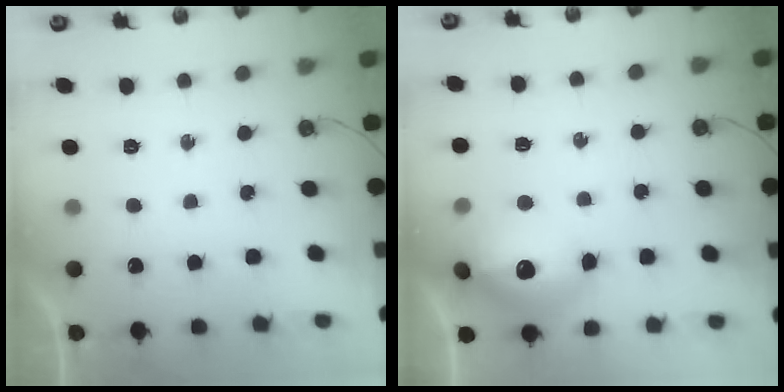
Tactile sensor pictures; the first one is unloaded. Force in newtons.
{"total": 15.8, "press": 15.7, "slide": 1.4}